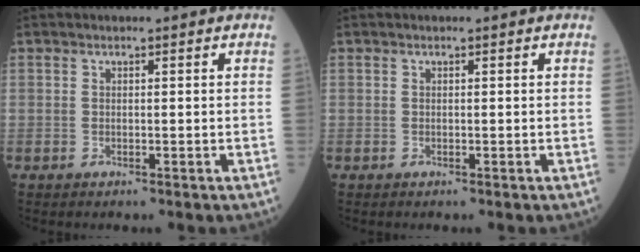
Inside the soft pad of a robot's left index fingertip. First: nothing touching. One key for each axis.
{"total": 0.0}